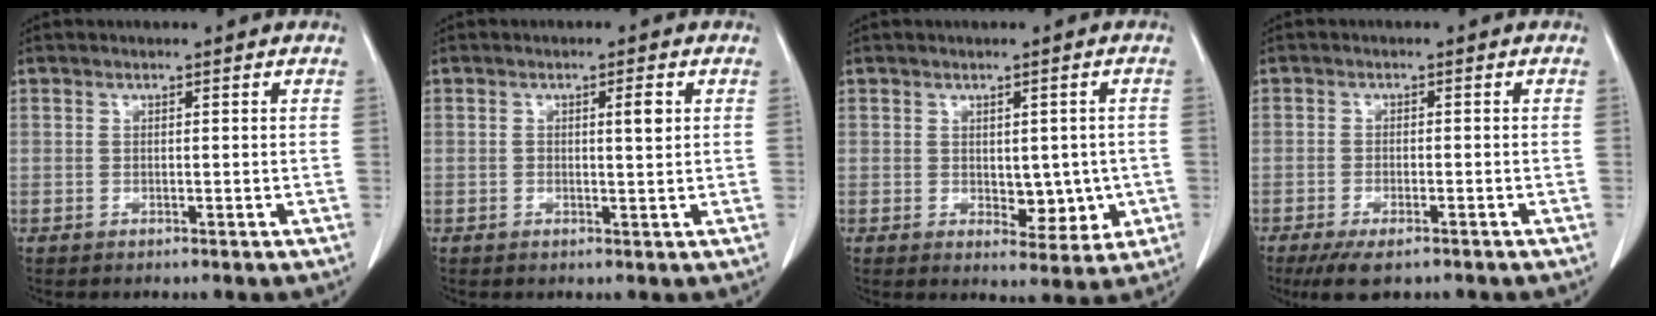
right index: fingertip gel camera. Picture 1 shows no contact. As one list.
[{"total": 2.0, "force": [0.6, 0.2, 1.8], "torque": [-0.028, 0.003, 0.010]}, {"total": 5.2, "force": [-0.4, 3.0, 4.3], "torque": [-0.045, -0.002, 0.009]}, {"total": 5.8, "force": [-4.1, 1.7, 3.6], "torque": [-0.061, -0.011, -0.066]}]